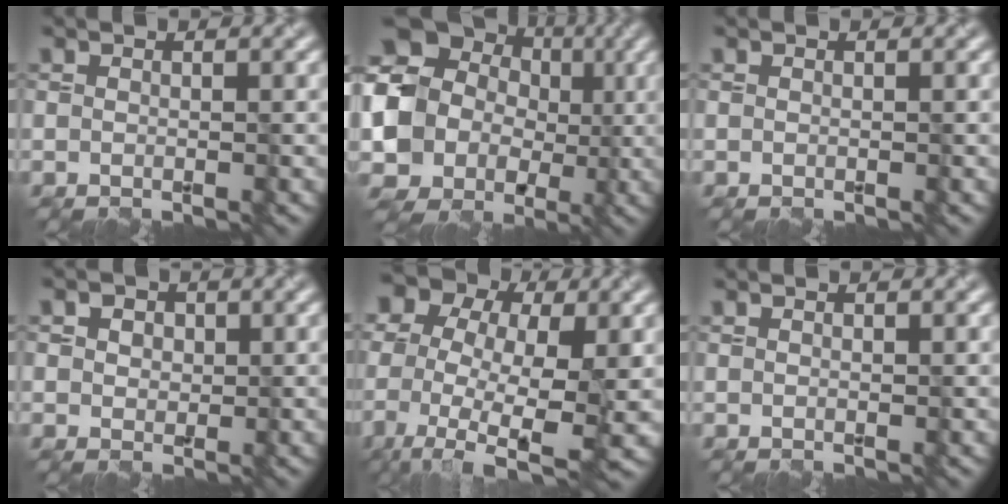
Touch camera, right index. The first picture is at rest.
{"total": 9.6, "force": [1.2, 8.8, 3.7], "torque": [-0.090, -0.011, -0.005]}
{"total": 0.0}
{"total": 3.2, "force": [1.6, 2.3, 1.5], "torque": [-0.023, 0.012, 0.008]}
{"total": 13.0, "force": [-1.5, 7.7, 10.3], "torque": [-0.176, -0.002, -0.027]}
{"total": 0.0}